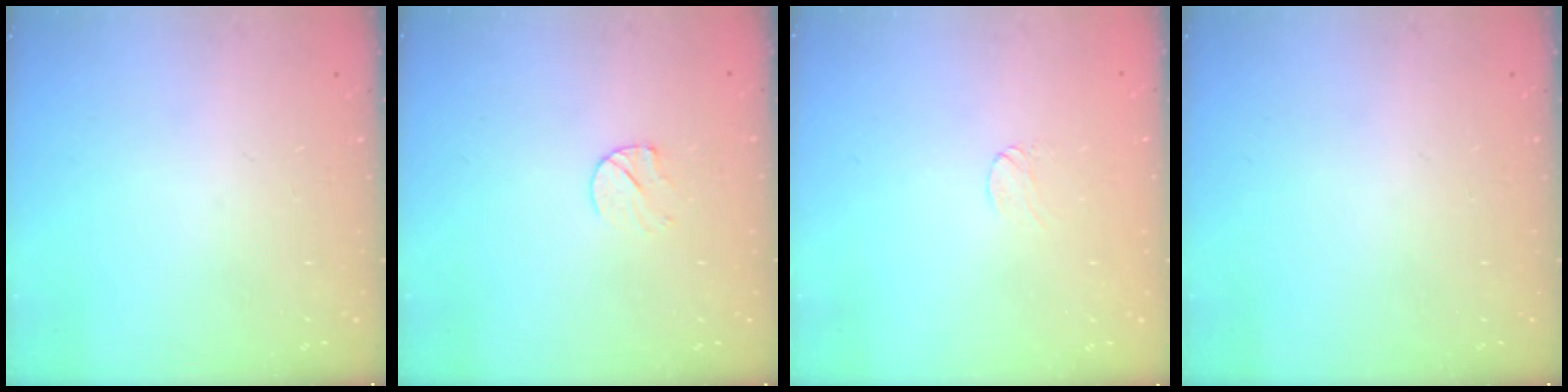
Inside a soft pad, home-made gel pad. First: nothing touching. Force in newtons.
{"total": 6.2, "press": 6.1, "slide": 0.5}
{"total": 2.9, "press": 2.9, "slide": 0.3}
{"total": 0.0}